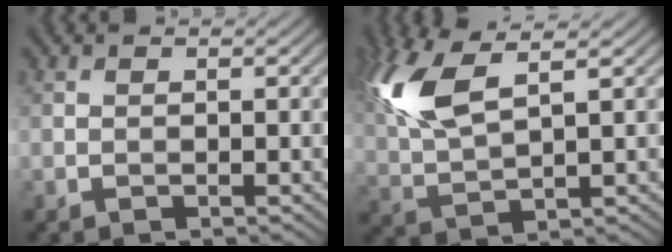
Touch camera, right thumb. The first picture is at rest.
{"total": 9.8, "force": [4.3, 3.4, 8.1], "torque": [-0.205, 0.017, 0.084]}